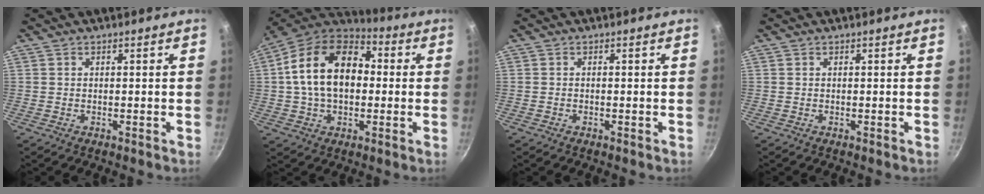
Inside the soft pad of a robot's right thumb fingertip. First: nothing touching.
{"total": 19.3, "force": [1.5, 12.9, 14.2], "torque": [-0.222, 0.035, 0.009]}
{"total": 0.0}
{"total": 0.0}